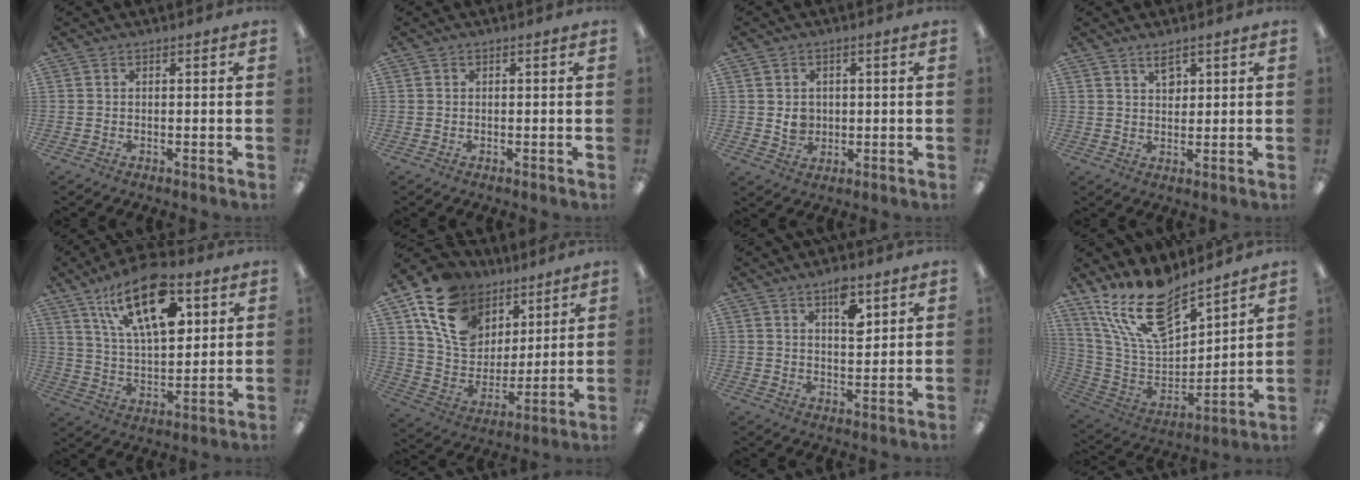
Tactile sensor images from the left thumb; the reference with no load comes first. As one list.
[{"total": 0.0}, {"total": 3.7, "force": [0.5, 3.3, 1.6], "torque": [-0.018, 0.000, 0.008]}, {"total": 3.5, "force": [2.5, 1.8, 1.7], "torque": [-0.013, -0.010, 0.041]}, {"total": 20.1, "force": [10.4, 9.5, 14.4], "torque": [-0.228, -0.038, 0.175]}, {"total": 17.6, "force": [9.8, 12.4, 7.6], "torque": [-0.151, -0.037, 0.192]}, {"total": 7.0, "force": [4.2, 2.9, 4.8], "torque": [-0.056, -0.023, 0.064]}, {"total": 20.5, "force": [15.4, 8.4, 10.7], "torque": [-0.219, -0.093, 0.277]}]